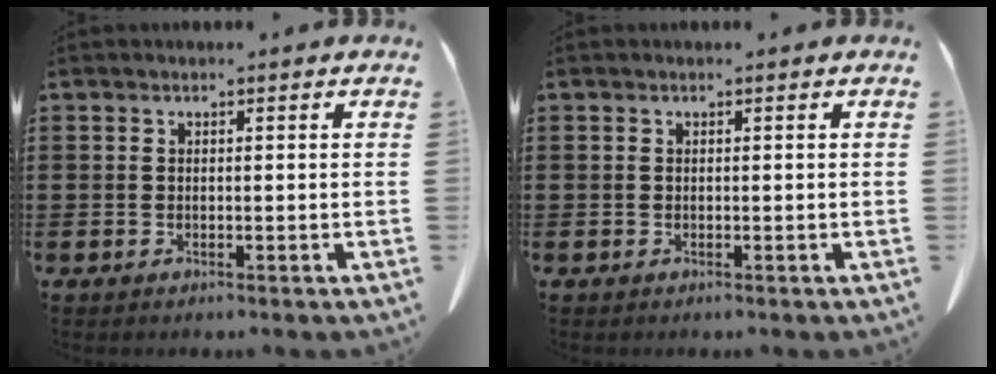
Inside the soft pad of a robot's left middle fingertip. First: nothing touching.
{"total": 0.0}